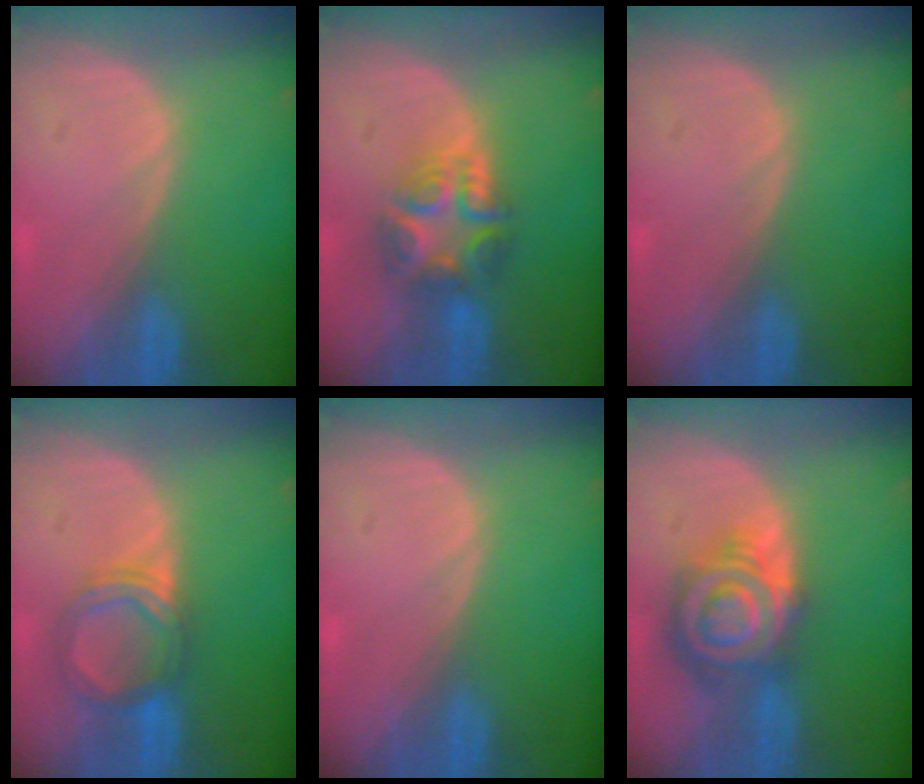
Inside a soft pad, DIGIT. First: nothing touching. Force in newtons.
{"total": 7.6, "press": 6.5, "slide": 3.8}
{"total": 0.0}
{"total": 5.4, "press": 5.1, "slide": 1.6}
{"total": 0.0}
{"total": 9.1, "press": 9.0, "slide": 0.5}